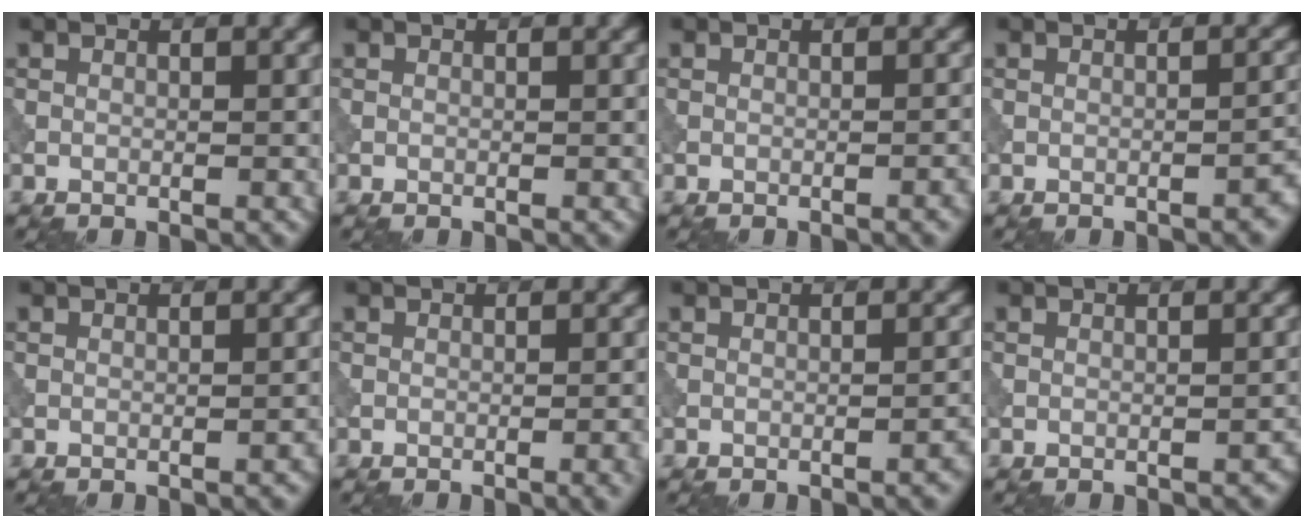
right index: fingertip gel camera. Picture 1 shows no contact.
{"total": 0.0}
{"total": 1.2, "force": [-0.5, 0.3, 1.1], "torque": [-0.011, 0.003, -0.009]}
{"total": 2.1, "force": [-1.1, 0.5, 1.7], "torque": [-0.020, 0.010, -0.017]}
{"total": 0.9, "force": [-0.5, 0.2, 0.7], "torque": [-0.009, 0.003, -0.007]}
{"total": 2.2, "force": [-0.8, 0.6, 2.0], "torque": [-0.022, 0.002, -0.012]}
{"total": 1.5, "force": [-0.7, 0.4, 1.3], "torque": [-0.014, 0.005, -0.011]}
{"total": 1.0, "force": [-0.8, 0.2, 0.5], "torque": [-0.009, 0.003, -0.010]}